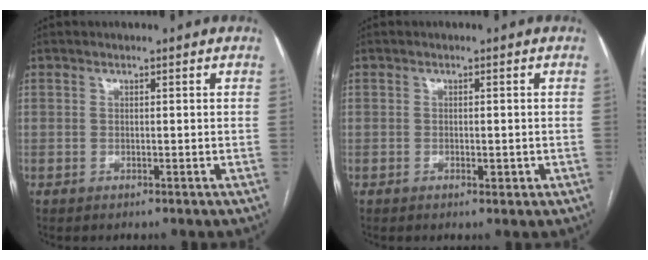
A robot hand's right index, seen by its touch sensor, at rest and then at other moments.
{"total": 1.6, "force": [-0.6, 0.7, 1.3], "torque": [-0.022, -0.001, -0.006]}